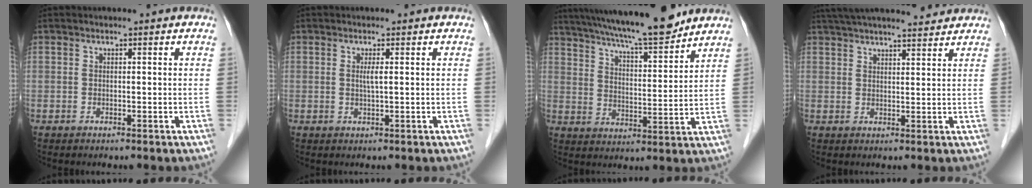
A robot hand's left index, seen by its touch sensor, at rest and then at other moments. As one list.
[{"total": 1.3, "force": [-0.1, -0.2, 1.3], "torque": [-0.028, -0.005, -0.001]}, {"total": 17.1, "force": [14.8, 1.3, 8.5], "torque": [-0.143, 0.007, 0.229]}, {"total": 15.3, "force": [13.8, 2.2, 6.4], "torque": [-0.108, 0.037, 0.201]}]